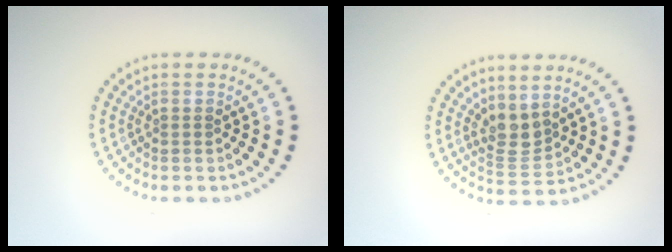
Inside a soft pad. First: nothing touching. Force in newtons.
{"total": 2.8, "press": 2.2, "slide": 1.6}